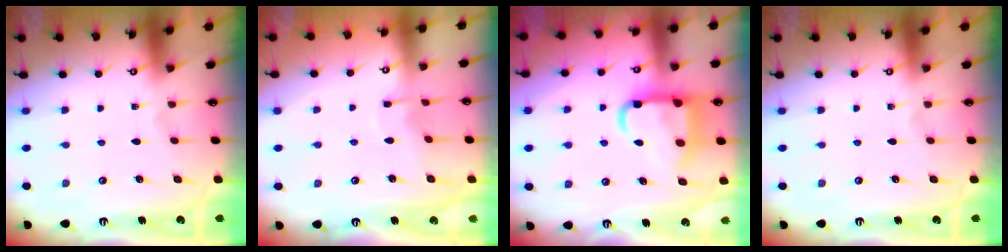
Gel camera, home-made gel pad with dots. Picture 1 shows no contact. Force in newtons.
{"total": 2.9, "press": 2.9, "slide": 0.4}
{"total": 13.6, "press": 13.5, "slide": 1.6}
{"total": 0.0}